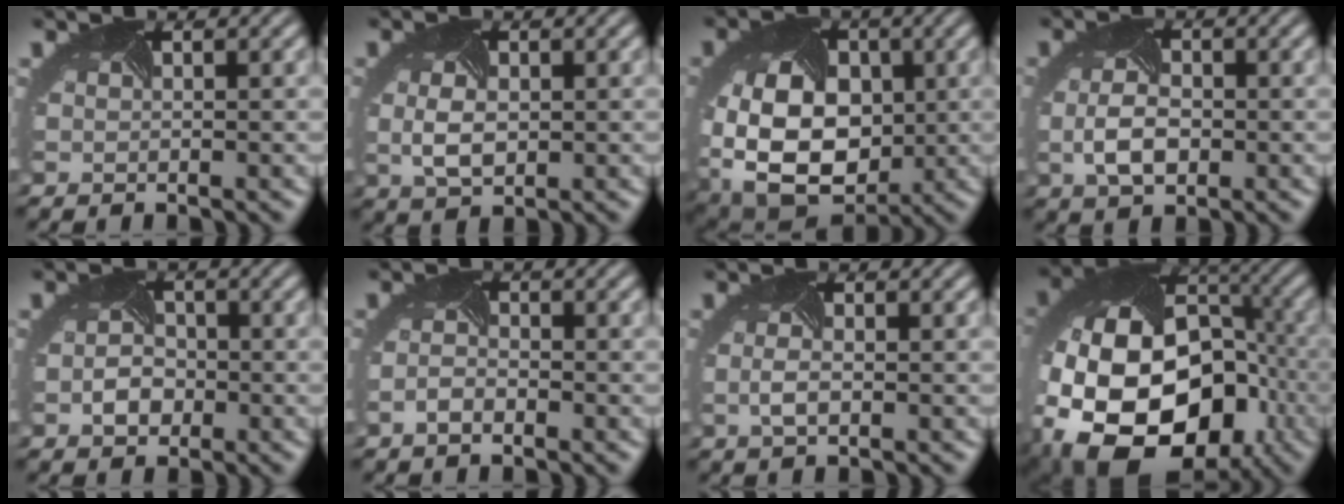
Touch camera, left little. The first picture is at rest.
{"total": 2.8, "force": [-0.1, 1.8, 2.2], "torque": [-0.054, -0.004, 0.000]}
{"total": 14.5, "force": [-1.5, 10.7, 9.8], "torque": [-0.192, -0.027, -0.010]}
{"total": 3.8, "force": [-0.6, 2.4, 2.9], "torque": [-0.068, -0.006, -0.011]}
{"total": 2.2, "force": [-0.9, 1.7, 1.2], "torque": [-0.026, -0.005, -0.020]}
{"total": 1.5, "force": [-1.1, 0.5, 0.9], "torque": [-0.025, -0.006, -0.022]}
{"total": 1.5, "force": [-0.4, 0.5, 1.3], "torque": [-0.037, -0.006, -0.009]}
{"total": 20.1, "force": [-6.5, 14.3, 12.5], "torque": [-0.217, -0.035, -0.100]}